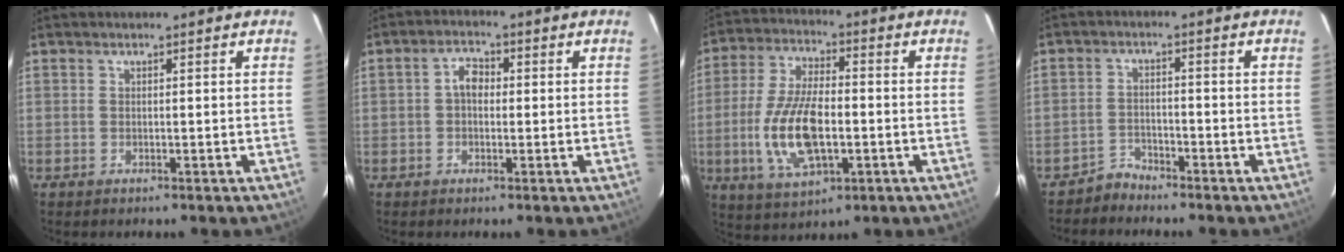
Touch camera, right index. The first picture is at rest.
{"total": 3.3, "force": [0.0, 2.4, 2.3], "torque": [-0.042, 0.014, -0.002]}
{"total": 14.7, "force": [-2.9, 6.6, 12.8], "torque": [-0.266, -0.005, -0.049]}
{"total": 2.9, "force": [-2.8, 0.9, -0.5], "torque": [0.009, 0.009, -0.053]}